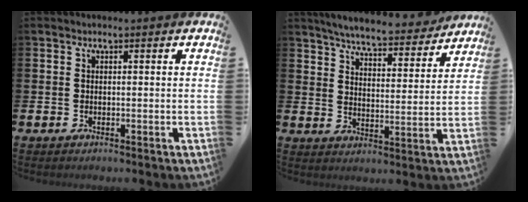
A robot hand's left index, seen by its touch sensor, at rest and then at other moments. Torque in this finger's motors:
{"motor_torque": [0.52, -0.65, 0.87, 0.21]}